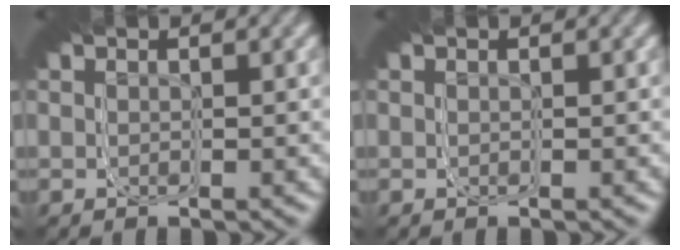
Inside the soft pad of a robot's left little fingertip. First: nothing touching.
{"total": 0.0}